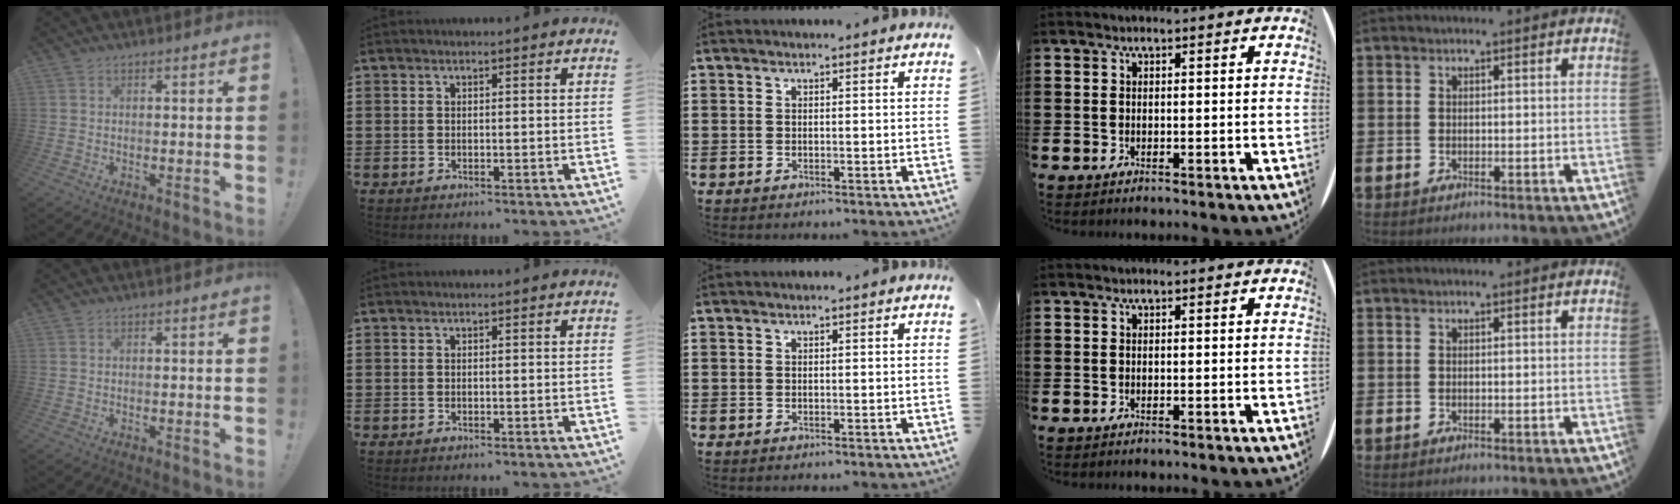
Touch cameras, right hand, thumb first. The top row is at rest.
{}